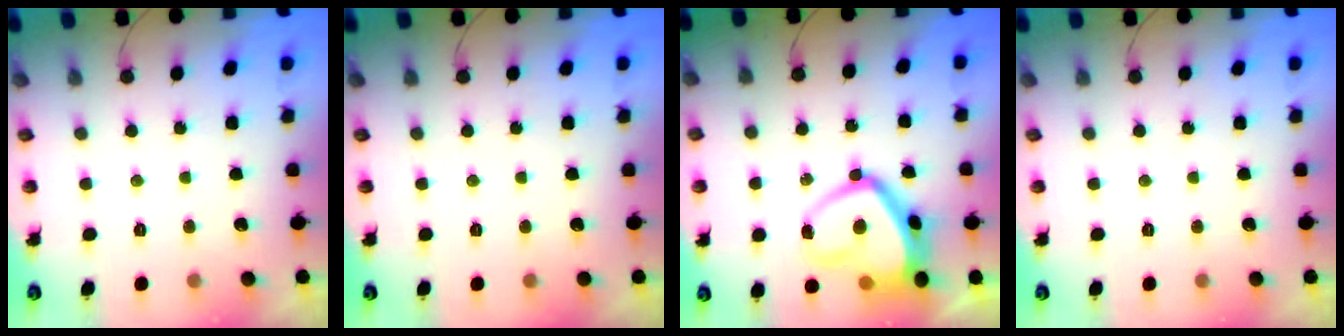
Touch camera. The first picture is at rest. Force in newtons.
{"total": 0.0}
{"total": 15.6, "press": 15.6, "slide": 1.0}
{"total": 0.0}